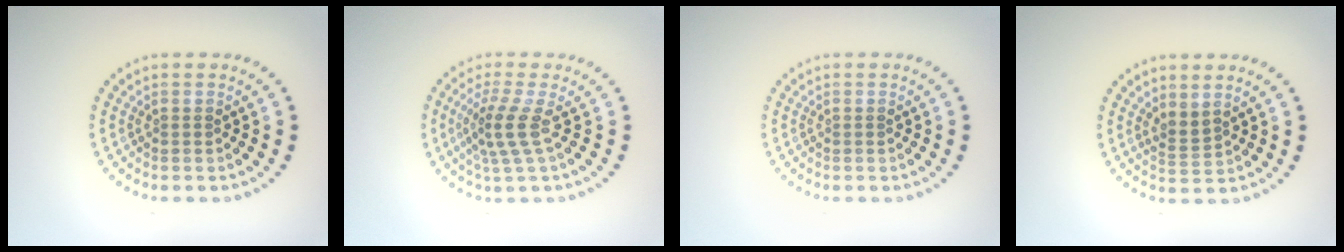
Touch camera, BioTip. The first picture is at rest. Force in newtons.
{"total": 3.0, "press": 2.2, "slide": 2.0}
{"total": 0.0}
{"total": 1.7, "press": 1.2, "slide": 1.2}